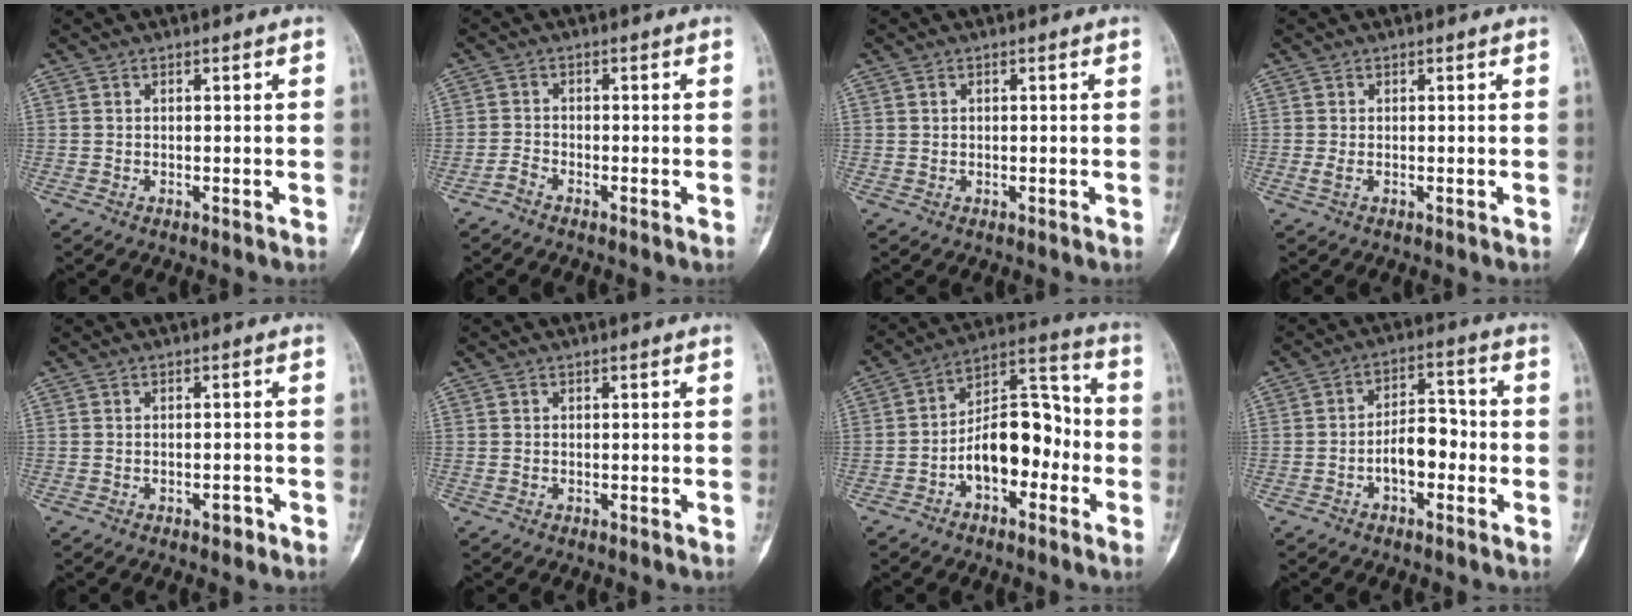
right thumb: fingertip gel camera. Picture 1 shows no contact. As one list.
[{"total": 1.6, "force": [-1.4, 0.4, 0.6], "torque": [-0.016, 0.006, -0.032]}, {"total": 0.6, "force": [0.2, 0.5, 0.2], "torque": [0.001, 0.002, 0.004]}, {"total": 0.9, "force": [-0.1, 0.3, 0.8], "torque": [-0.022, -0.003, -0.001]}, {"total": 1.7, "force": [-1.1, 0.9, 1.0], "torque": [-0.011, 0.010, -0.016]}, {"total": 0.0}, {"total": 14.0, "force": [-3.8, 8.1, 10.8], "torque": [-0.143, 0.055, -0.071]}, {"total": 7.4, "force": [-2.2, 4.2, 5.6], "torque": [-0.072, 0.035, -0.046]}]